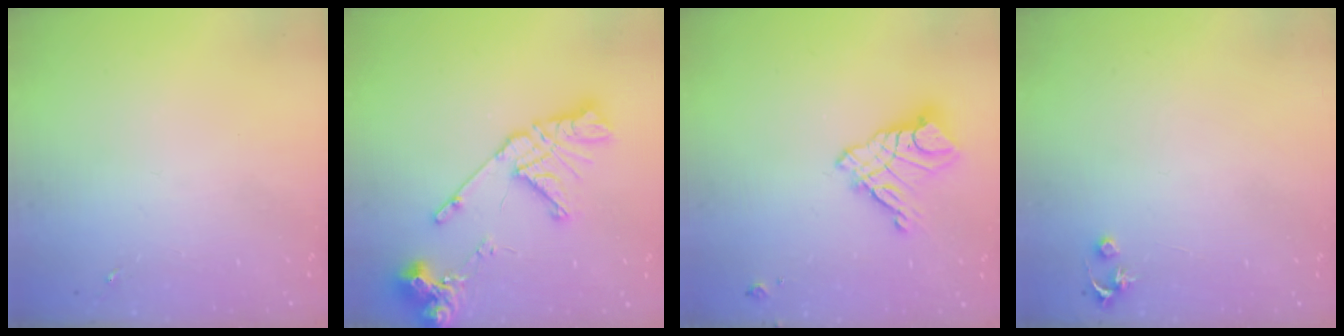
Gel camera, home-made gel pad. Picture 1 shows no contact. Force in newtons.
{"total": 16.1, "press": 16.0, "slide": 2.0}
{"total": 12.6, "press": 12.5, "slide": 1.1}
{"total": 3.5, "press": 3.5, "slide": 0.3}